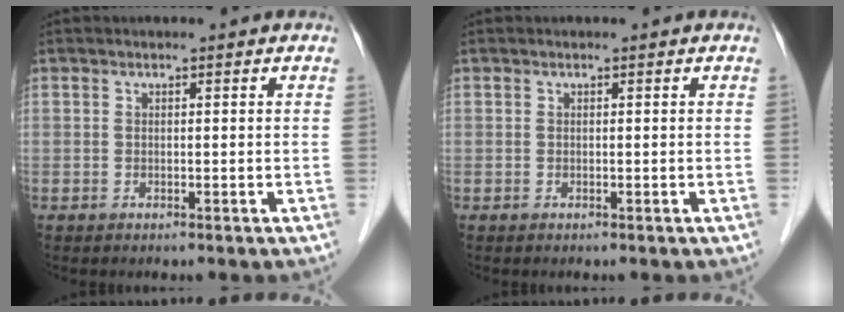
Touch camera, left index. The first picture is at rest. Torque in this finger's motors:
{"motor_torque": [0.00, 0.00, 0.00, 0.00]}